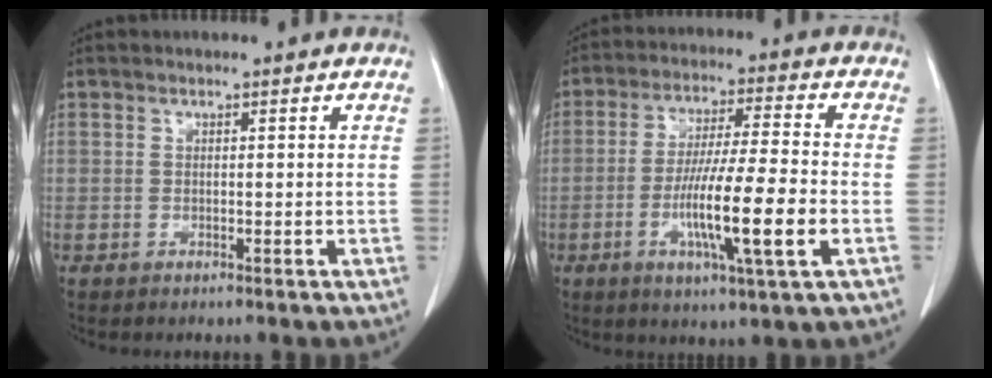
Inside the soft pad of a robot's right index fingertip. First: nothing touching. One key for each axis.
{"total": 13.0, "fx": -3.6, "fy": 0.1, "fz": 12.5, "tx": -0.229, "ty": -0.014, "tz": -0.068}